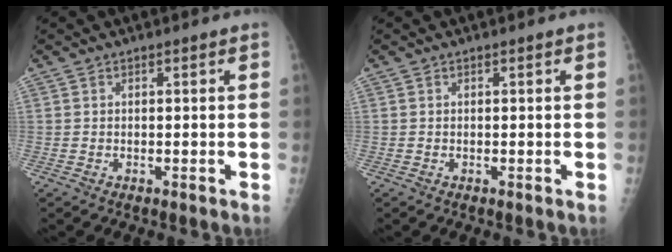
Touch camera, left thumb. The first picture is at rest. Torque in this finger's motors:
{"motor_torque": [-0.21, -0.05, -0.10, -0.04, 0.02]}